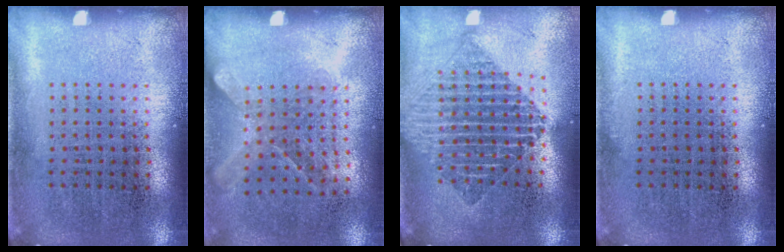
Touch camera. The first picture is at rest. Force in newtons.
{"total": 1.3, "press": 1.0, "slide": 0.8}
{"total": 1.9, "press": 1.6, "slide": 1.1}
{"total": 0.0}